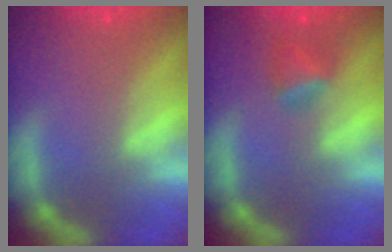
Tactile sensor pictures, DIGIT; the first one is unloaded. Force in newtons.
{"total": 2.4}